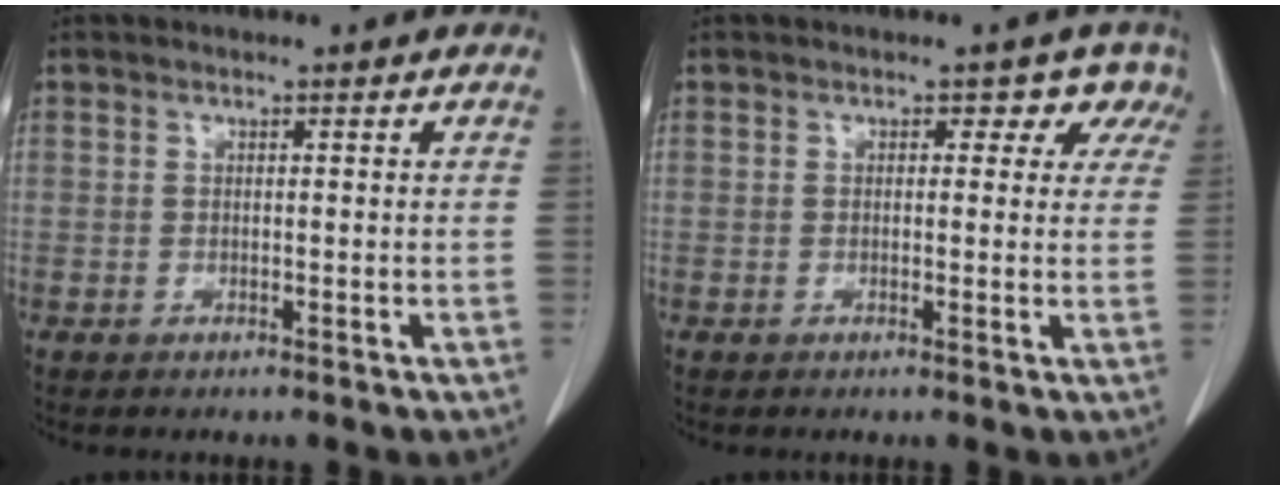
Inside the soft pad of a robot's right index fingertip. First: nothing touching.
{"total": 3.4, "force": [2.2, 2.5, 0.8], "torque": [0.014, -0.001, 0.002]}